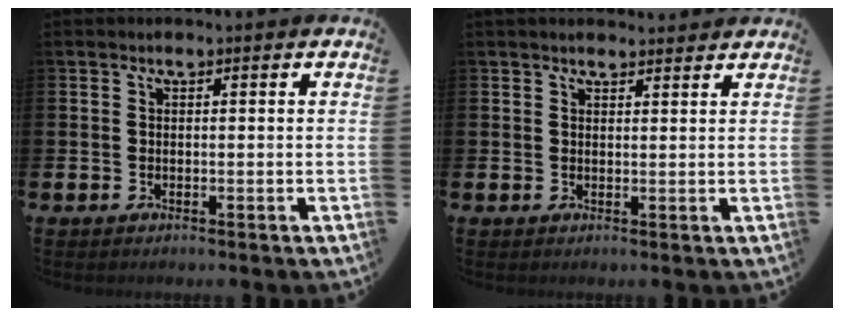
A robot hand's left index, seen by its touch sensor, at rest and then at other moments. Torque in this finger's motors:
{"motor_torque": [0.79, -1.35, 0.28, 0.00]}